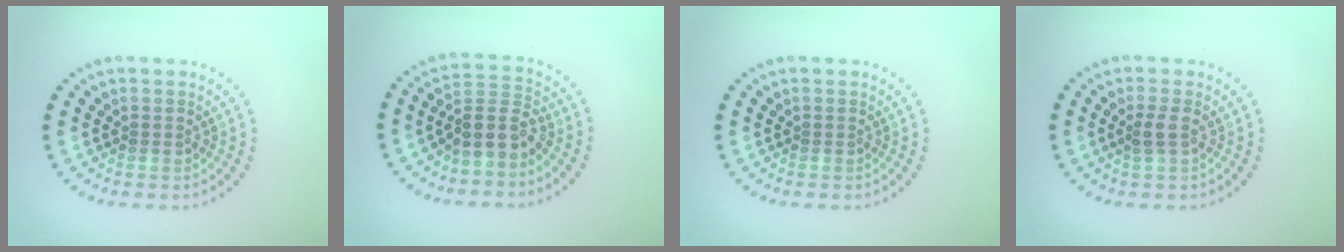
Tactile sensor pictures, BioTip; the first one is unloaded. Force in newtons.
{"total": 3.6, "press": 3.1, "slide": 1.9}
{"total": 0.0}
{"total": 1.4, "press": 1.1, "slide": 0.8}